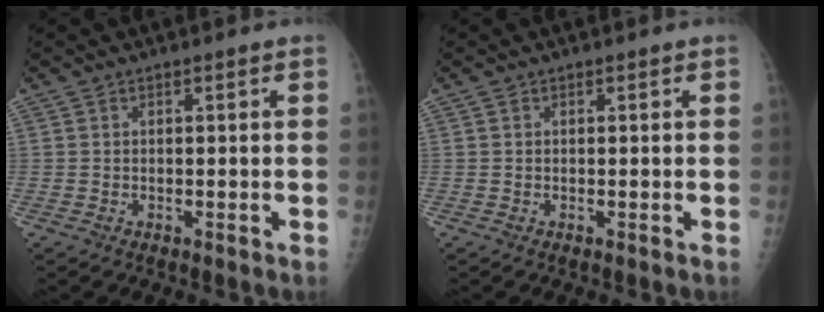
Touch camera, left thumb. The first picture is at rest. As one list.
[{"total": 0.0}]